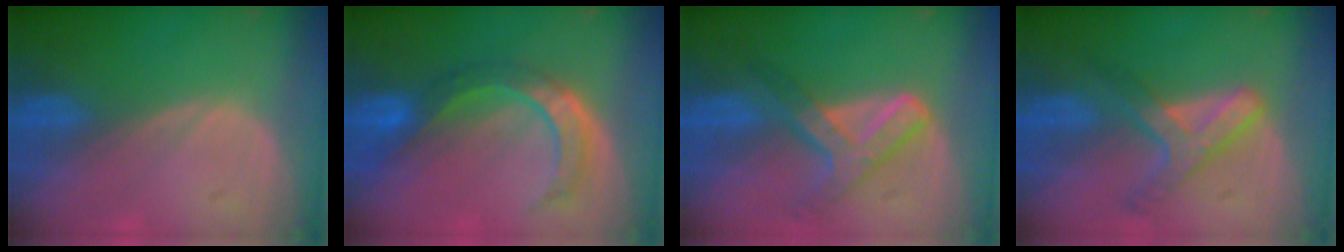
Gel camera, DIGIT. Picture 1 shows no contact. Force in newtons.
{"total": 7.1, "press": 6.8, "slide": 2.0}
{"total": 7.2, "press": 6.2, "slide": 3.8}
{"total": 6.6, "press": 5.8, "slide": 3.3}